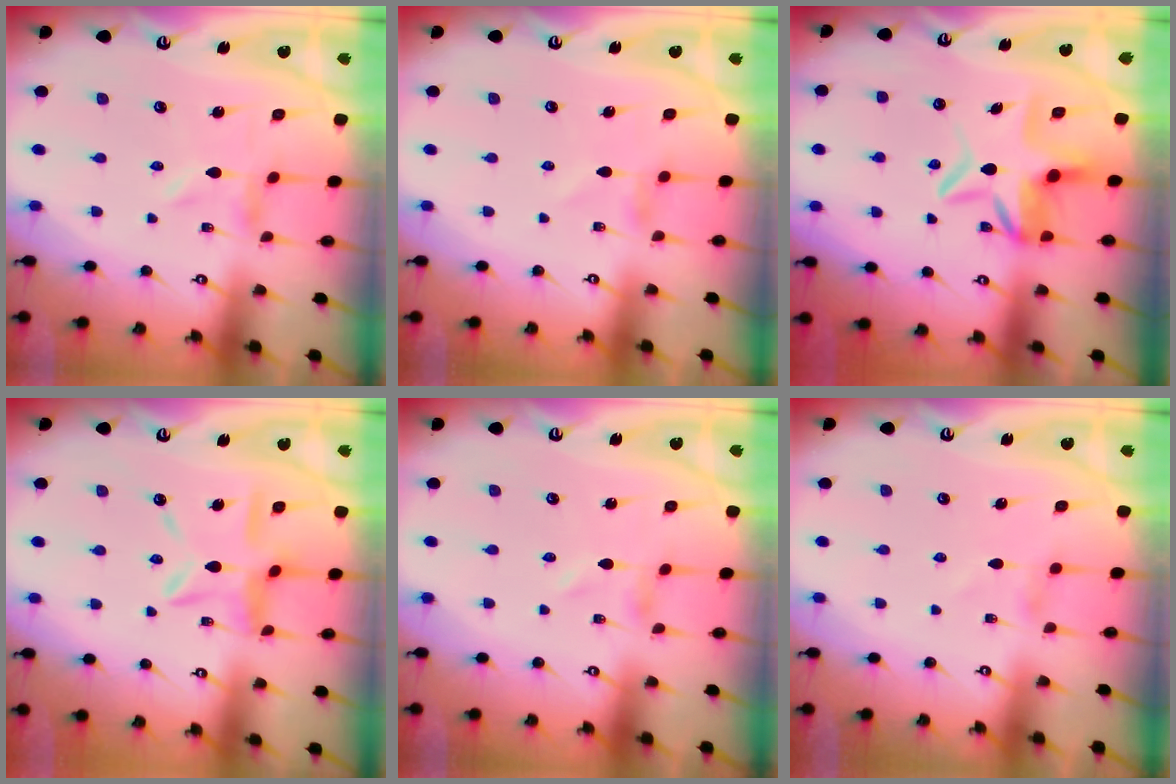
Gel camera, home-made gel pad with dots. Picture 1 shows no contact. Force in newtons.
{"total": 2.8, "press": 2.8, "slide": 0.3}
{"total": 6.5, "press": 6.2, "slide": 2.1}
{"total": 12.2, "press": 12.2, "slide": 1.0}
{"total": 0.8, "press": 0.8, "slide": 0.1}
{"total": 2.5, "press": 2.5, "slide": 0.4}